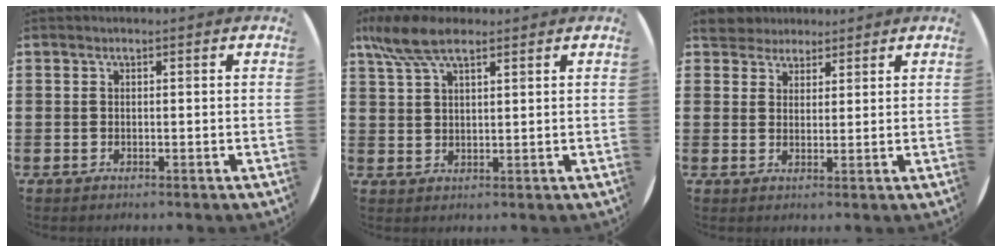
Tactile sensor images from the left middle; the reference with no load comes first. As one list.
[{"total": 6.7, "force": [4.8, 2.3, 4.0], "torque": [-0.090, 0.000, 0.088]}, {"total": 4.2, "force": [3.8, 1.7, 0.1], "torque": [-0.017, 0.000, 0.074]}]